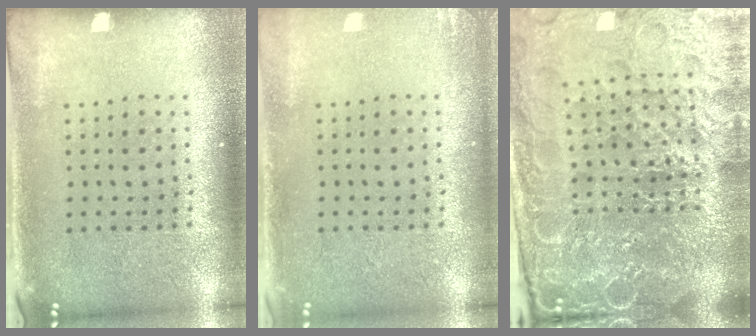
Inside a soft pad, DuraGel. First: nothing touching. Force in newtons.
{"total": 1.1, "press": 1.1, "slide": 0.1}
{"total": 6.7, "press": 5.9, "slide": 3.1}